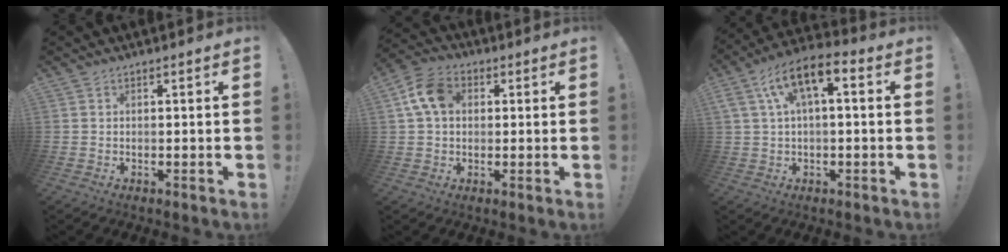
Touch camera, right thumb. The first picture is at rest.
{"total": 9.9, "force": [2.4, 7.2, 6.3], "torque": [-0.114, 0.015, 0.050]}
{"total": 9.8, "force": [3.1, 4.3, 8.2], "torque": [-0.155, -0.004, 0.058]}